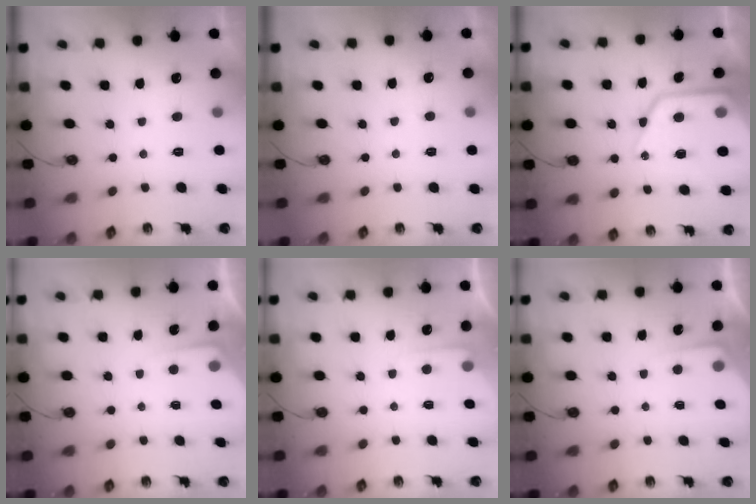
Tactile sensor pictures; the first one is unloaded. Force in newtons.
{"total": 2.4, "press": 2.4, "slide": 0.4}
{"total": 19.3, "press": 19.2, "slide": 2.3}
{"total": 4.1, "press": 4.0, "slide": 0.5}
{"total": 3.2, "press": 3.1, "slide": 0.5}
{"total": 4.1, "press": 4.0, "slide": 0.5}